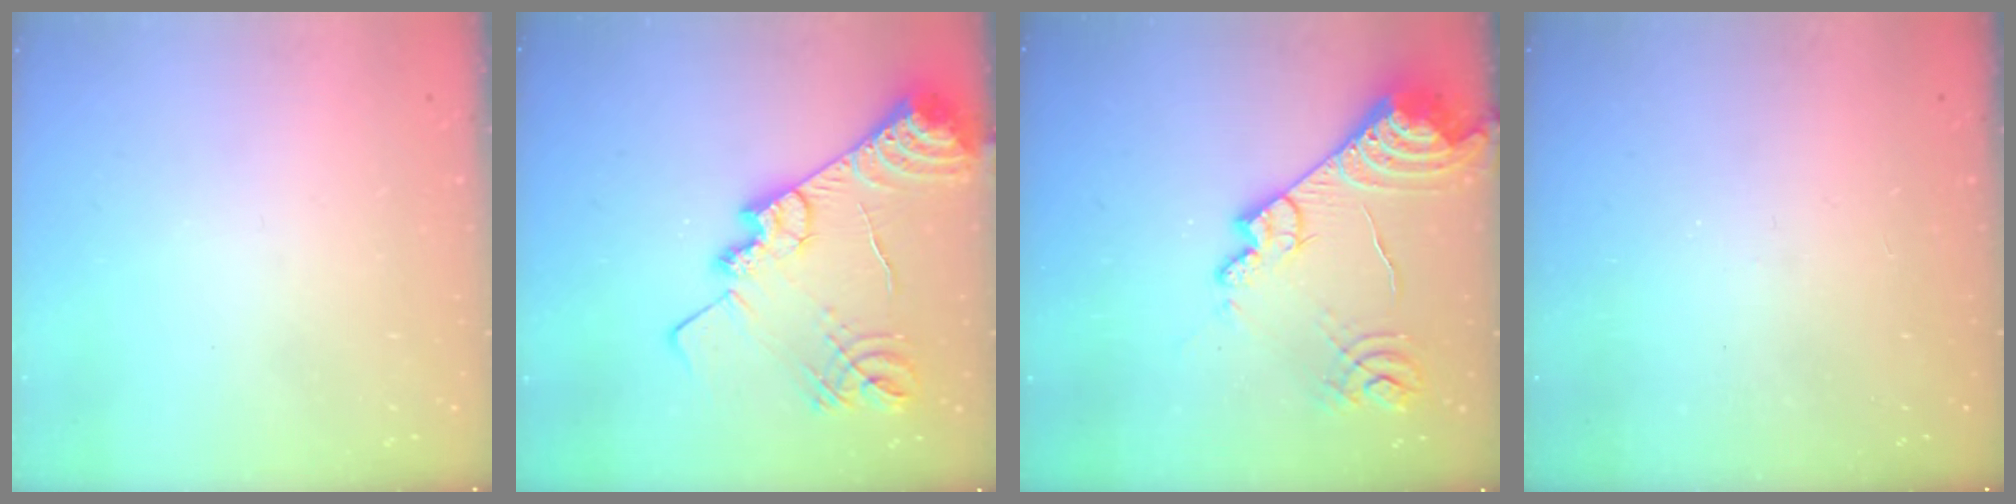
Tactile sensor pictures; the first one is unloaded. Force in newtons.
{"total": 20.6, "press": 20.5, "slide": 1.9}
{"total": 17.1, "press": 17.1, "slide": 1.6}
{"total": 6.2, "press": 6.2, "slide": 0.6}